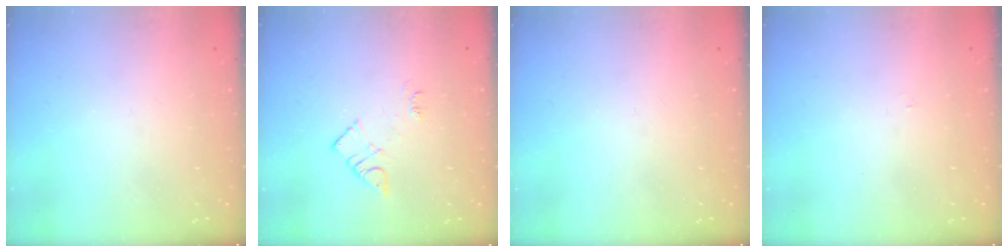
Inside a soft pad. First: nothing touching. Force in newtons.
{"total": 5.6, "press": 5.5, "slide": 0.6}
{"total": 0.0}
{"total": 2.2, "press": 2.2, "slide": 0.3}